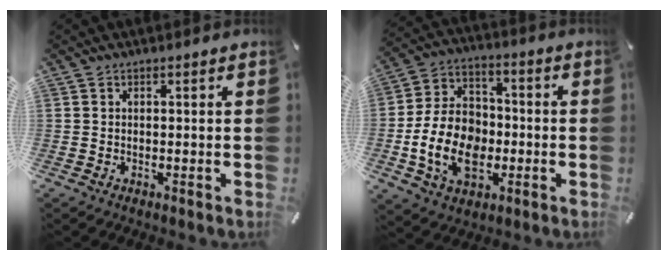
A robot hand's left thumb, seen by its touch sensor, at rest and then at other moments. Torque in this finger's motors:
{"motor_torque": [0.37, 0.80, 0.68, 0.69, 0.15]}